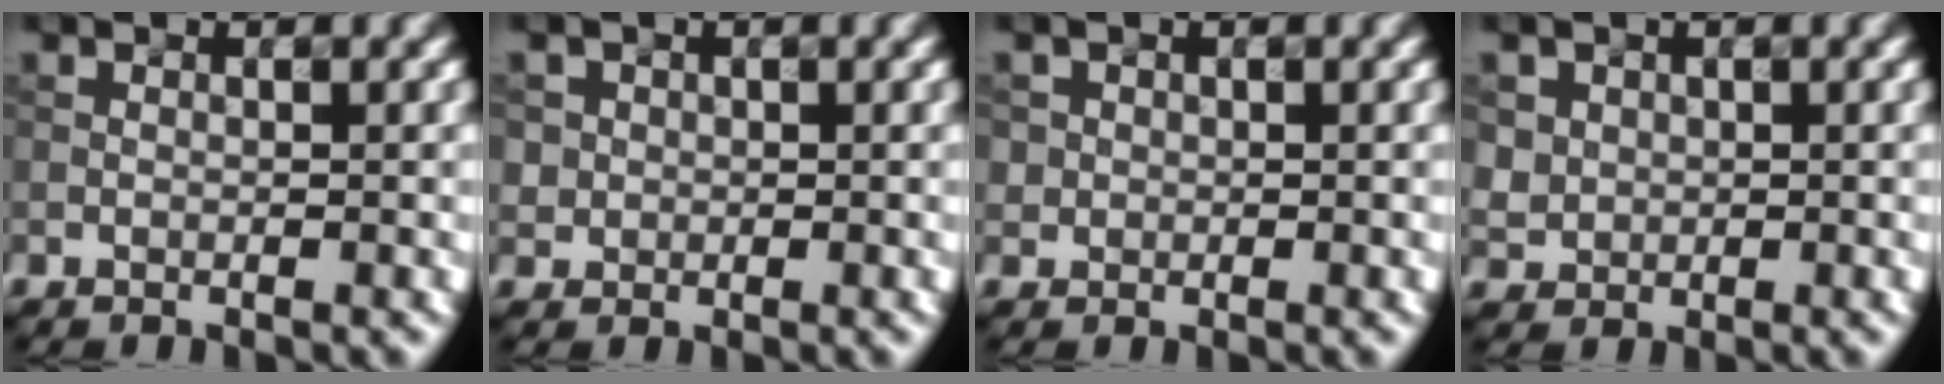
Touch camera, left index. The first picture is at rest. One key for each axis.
{"total": 1.5, "fx": 0.3, "fy": 1.4, "fz": -0.2, "tx": 0.005, "ty": 0.002, "tz": 0.007}
{"total": 1.2, "fx": 0.2, "fy": 1.1, "fz": -0.3, "tx": 0.013, "ty": 0.001, "tz": 0.000}
{"total": 1.7, "fx": 0.5, "fy": 1.7, "fz": -0.1, "tx": 0.004, "ty": -0.001, "tz": 0.019}